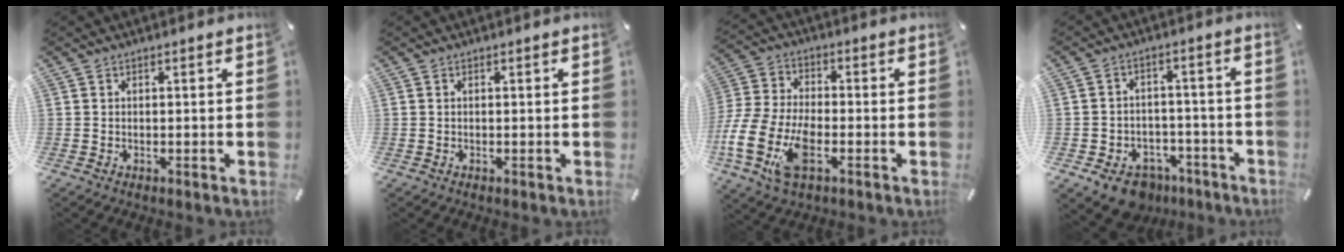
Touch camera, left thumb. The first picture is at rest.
{"total": 0.0}
{"total": 13.5, "force": [-5.6, 7.3, 9.9], "torque": [-0.229, 0.007, -0.103]}
{"total": 8.9, "force": [-6.1, 5.8, 3.1], "torque": [-0.051, 0.048, -0.104]}